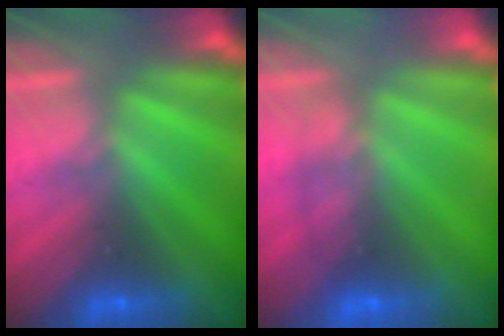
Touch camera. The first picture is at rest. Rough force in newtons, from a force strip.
{"total": 1.8}